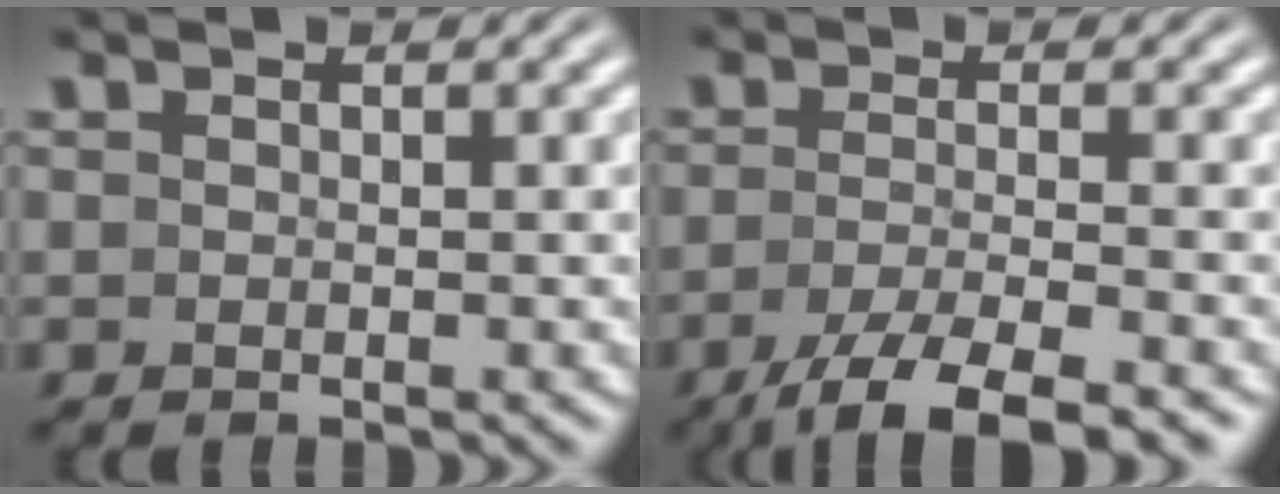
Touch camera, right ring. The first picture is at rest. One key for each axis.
{"total": 7.3, "fx": -5.4, "fy": 1.9, "fz": 4.5, "tx": -0.077, "ty": -0.030, "tz": -0.068}